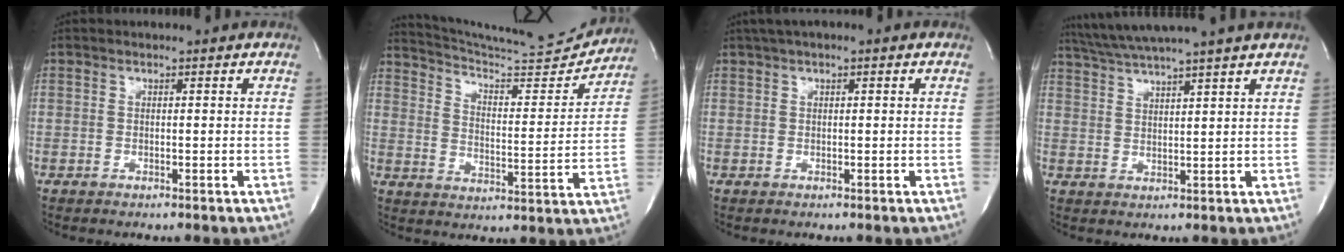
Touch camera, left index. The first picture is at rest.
{"total": 17.1, "force": [16.7, 0.2, 3.8], "torque": [-0.069, -0.060, 0.233]}
{"total": 3.2, "force": [1.6, 0.9, 2.7], "torque": [-0.046, 0.017, 0.022]}
{"total": 9.8, "force": [8.5, -2.1, 4.5], "torque": [-0.081, 0.004, 0.129]}